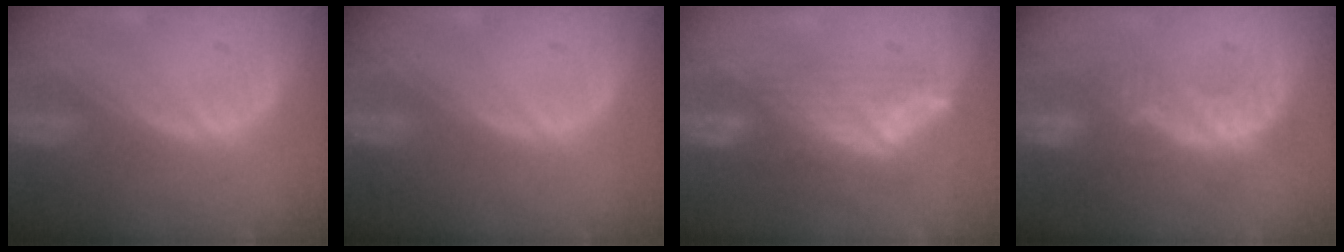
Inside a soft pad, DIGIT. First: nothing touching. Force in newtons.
{"total": 0.0}
{"total": 8.0, "press": 6.6, "slide": 4.5}
{"total": 6.2, "press": 6.0, "slide": 1.7}